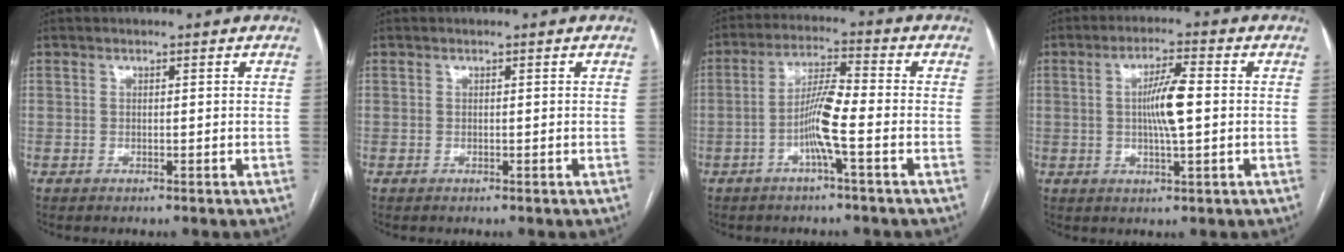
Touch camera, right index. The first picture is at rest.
{"total": 0.0}
{"total": 7.0, "force": [-2.3, -0.1, 6.6], "torque": [-0.132, 0.008, -0.047]}
{"total": 6.6, "force": [0.2, 0.5, 6.6], "torque": [-0.122, 0.002, 0.001]}